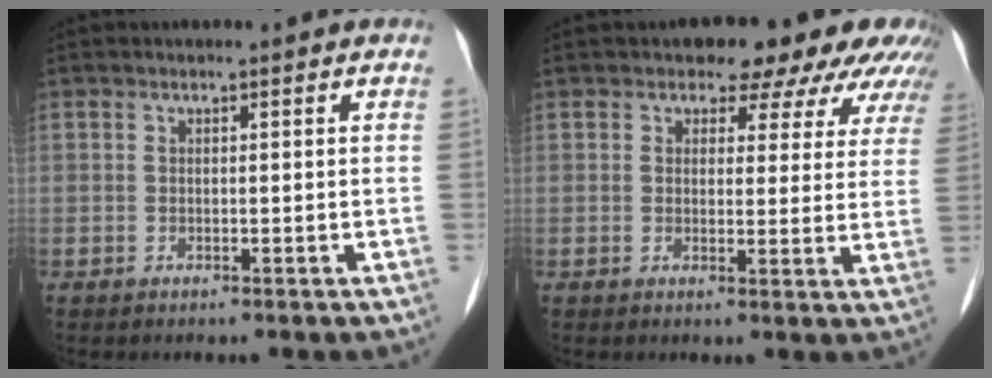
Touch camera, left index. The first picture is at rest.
{"total": 10.4, "force": [8.6, 4.8, 3.4], "torque": [-0.006, 0.005, 0.071]}